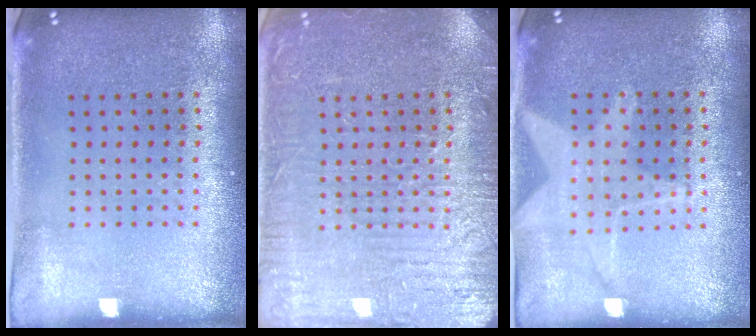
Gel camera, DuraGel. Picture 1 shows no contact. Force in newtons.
{"total": 5.4, "press": 5.3, "slide": 0.7}
{"total": 1.3, "press": 1.3, "slide": 0.3}